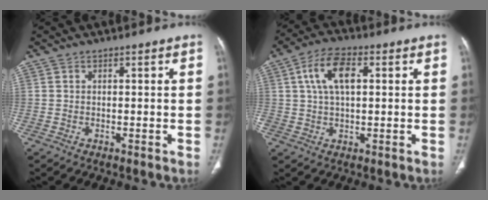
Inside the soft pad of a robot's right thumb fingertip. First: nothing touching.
{"total": 9.1, "force": [2.5, 4.7, 7.3], "torque": [-0.137, 0.013, 0.044]}